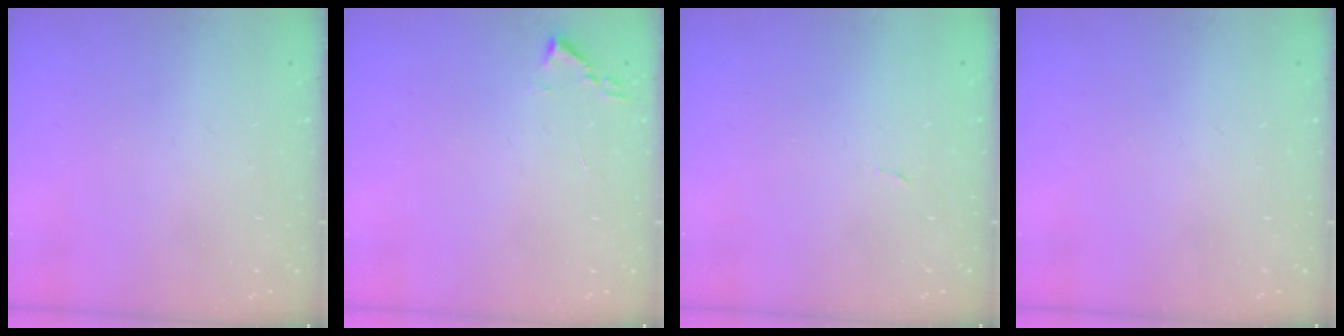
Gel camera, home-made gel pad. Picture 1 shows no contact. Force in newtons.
{"total": 1.9, "press": 1.8, "slide": 0.3}
{"total": 2.4, "press": 2.4, "slide": 0.4}
{"total": 0.0}